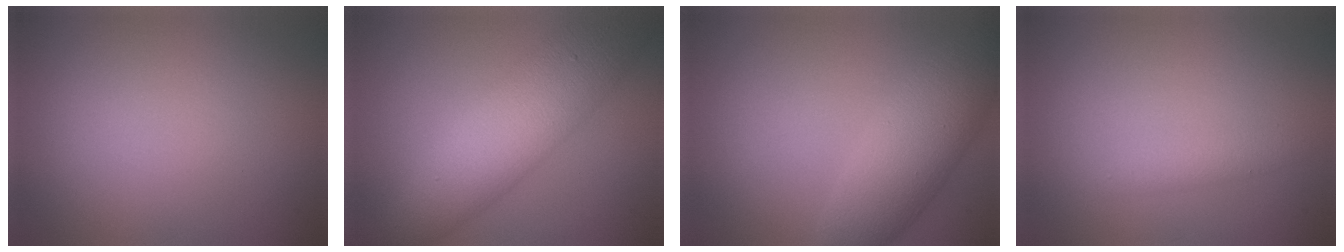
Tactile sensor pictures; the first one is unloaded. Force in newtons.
{"total": 8.2, "press": 8.2, "slide": 0.2}
{"total": 6.9, "press": 6.9, "slide": 0.1}
{"total": 1.3, "press": 1.3, "slide": 0.1}